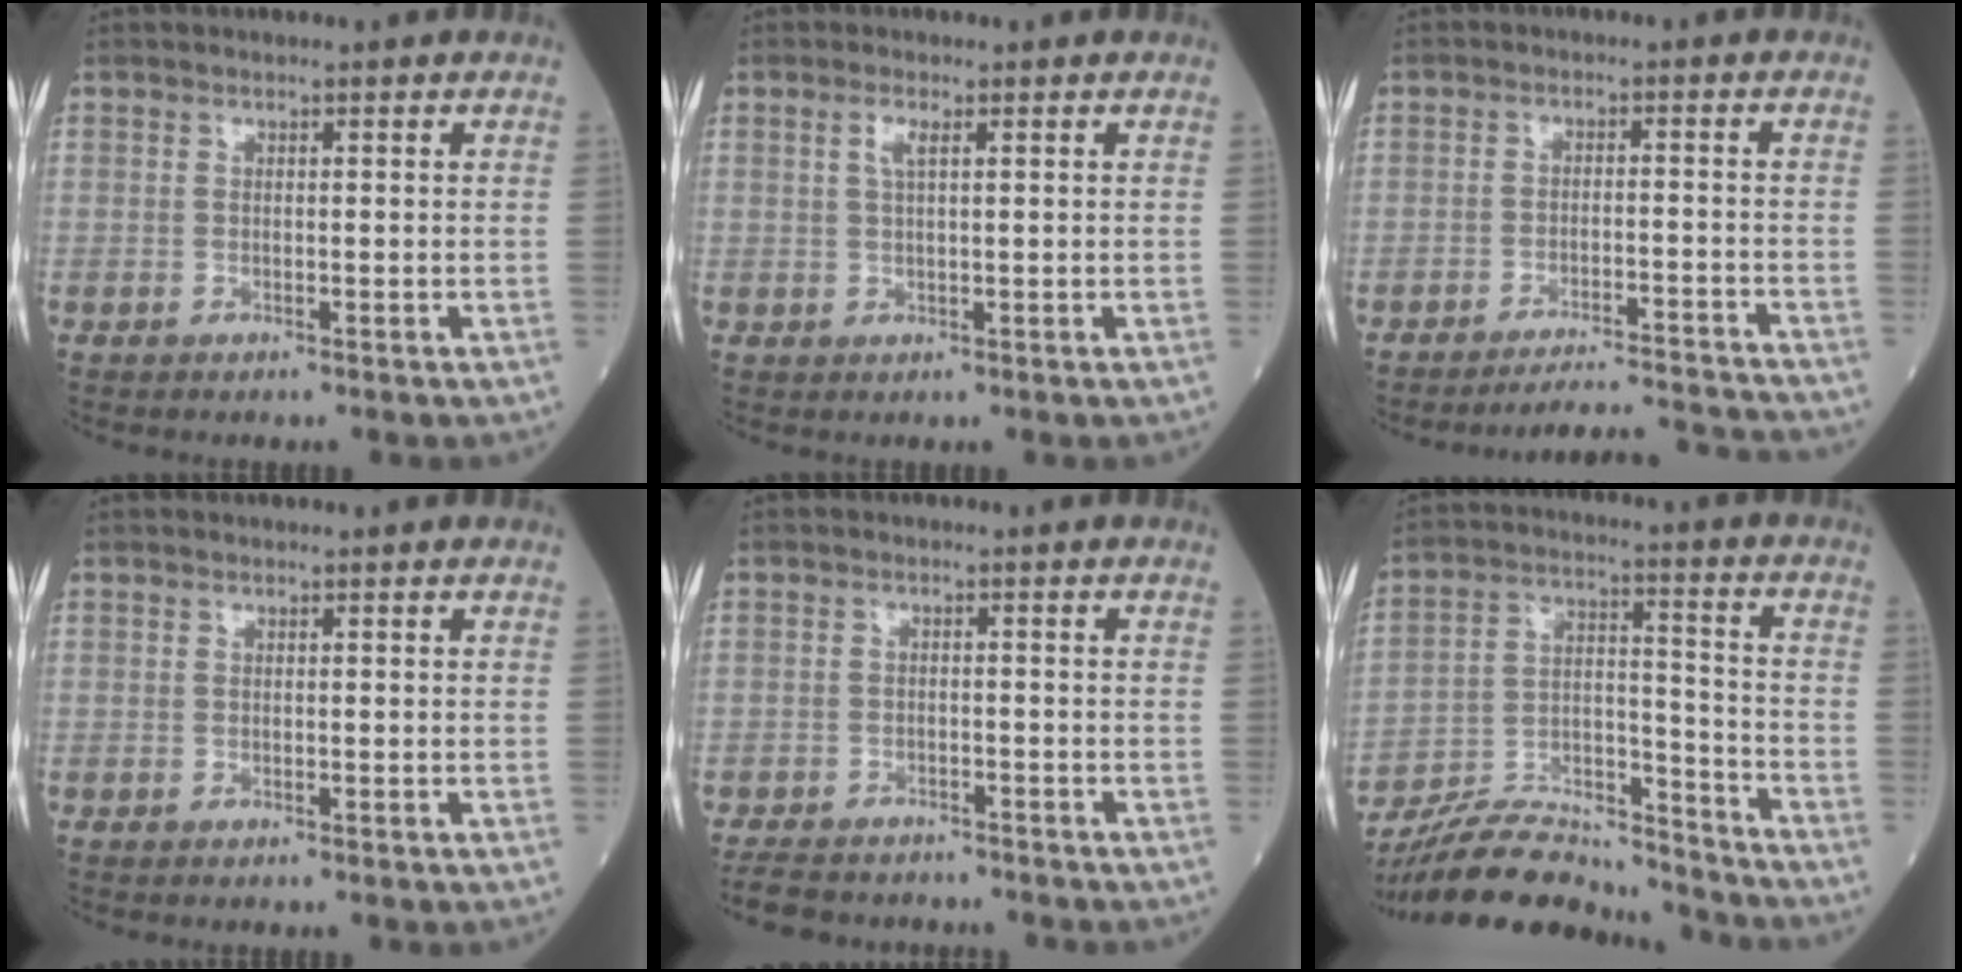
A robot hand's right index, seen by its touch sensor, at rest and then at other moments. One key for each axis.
{"total": 1.9, "fx": 0.8, "fy": 0.3, "fz": 1.7, "tx": -0.040, "ty": 0.002, "tz": 0.016}
{"total": 9.8, "fx": -9.7, "fy": -0.9, "fz": 0.6, "tx": -0.002, "ty": 0.004, "tz": -0.142}
{"total": 0.0}
{"total": 8.1, "fx": -7.2, "fy": 3.0, "fz": 2.0, "tx": -0.029, "ty": -0.006, "tz": -0.107}
{"total": 17.0, "fx": -16.4, "fy": 2.5, "fz": 3.8, "tx": -0.068, "ty": 0.030, "tz": -0.274}